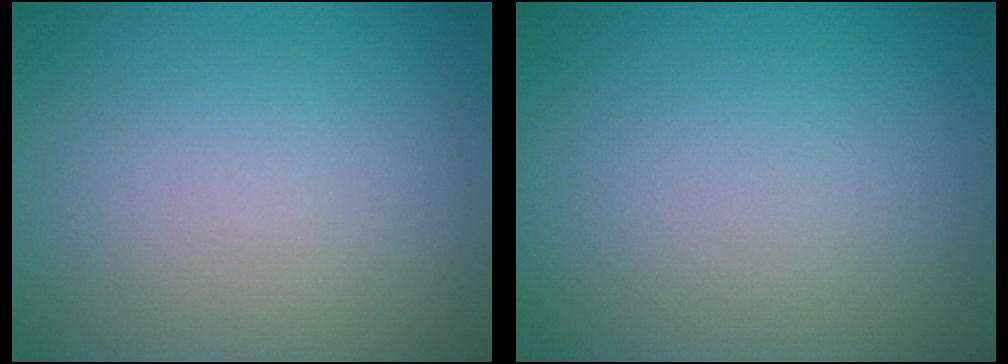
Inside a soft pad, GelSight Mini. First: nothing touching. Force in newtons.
{"total": 0.0}